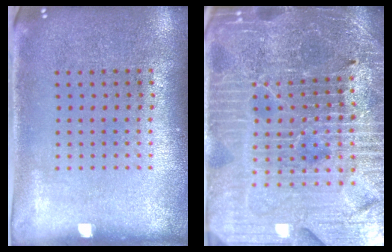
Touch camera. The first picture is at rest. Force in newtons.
{"total": 5.7, "press": 5.3, "slide": 2.1}